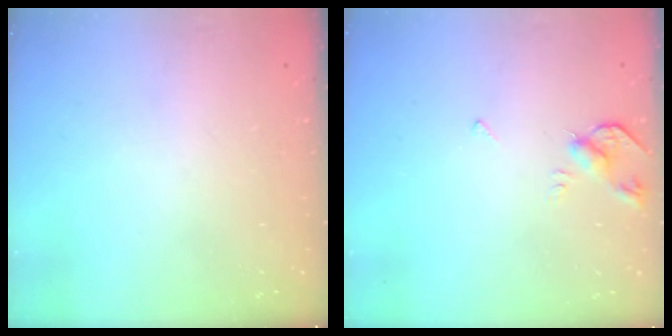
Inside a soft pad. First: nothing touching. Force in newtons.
{"total": 4.6, "press": 4.5, "slide": 0.9}